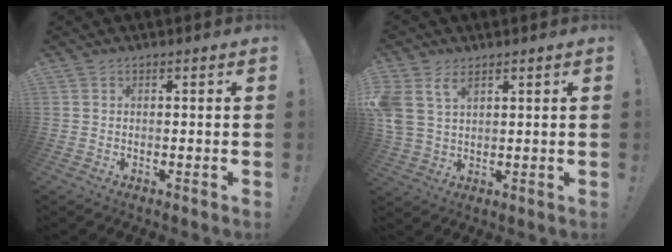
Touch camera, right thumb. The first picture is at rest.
{"total": 7.3, "force": [3.9, 4.4, 4.4], "torque": [-0.101, -0.010, 0.079]}